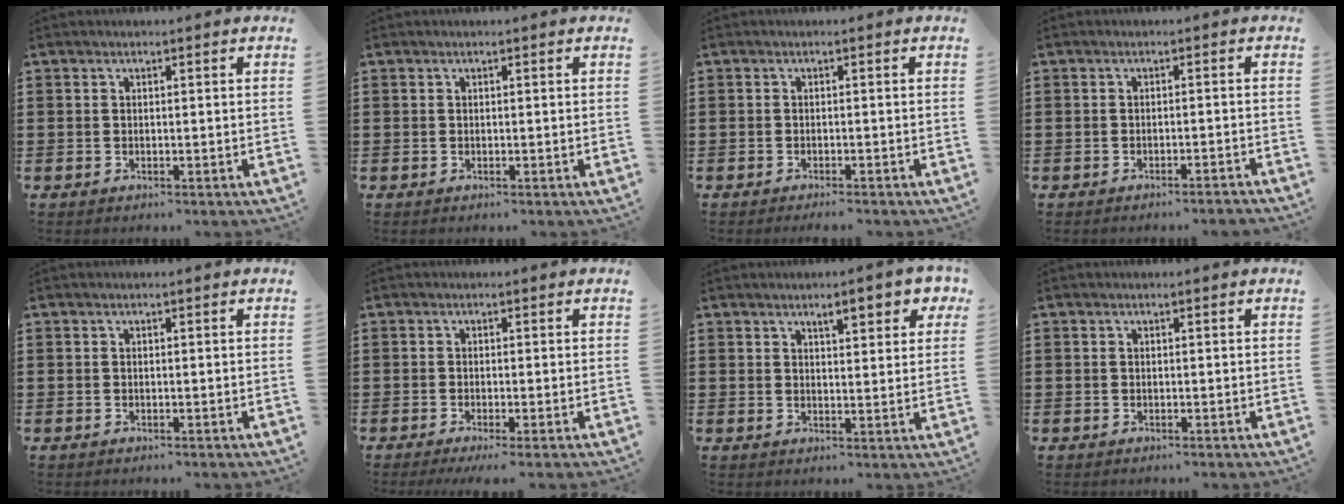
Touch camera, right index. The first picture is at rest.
{"total": 0.0}
{"total": 0.8, "force": [-0.8, -0.1, 0.2], "torque": [-0.006, -0.002, -0.016]}
{"total": 1.4, "force": [-1.3, -0.2, 0.6], "torque": [-0.010, 0.001, -0.025]}
{"total": 0.0}
{"total": 1.0, "force": [-0.7, -0.2, 0.8], "torque": [-0.014, -0.005, -0.011]}
{"total": 4.5, "force": [3.0, 1.3, 3.1], "torque": [-0.043, -0.001, 0.046]}
{"total": 0.0}